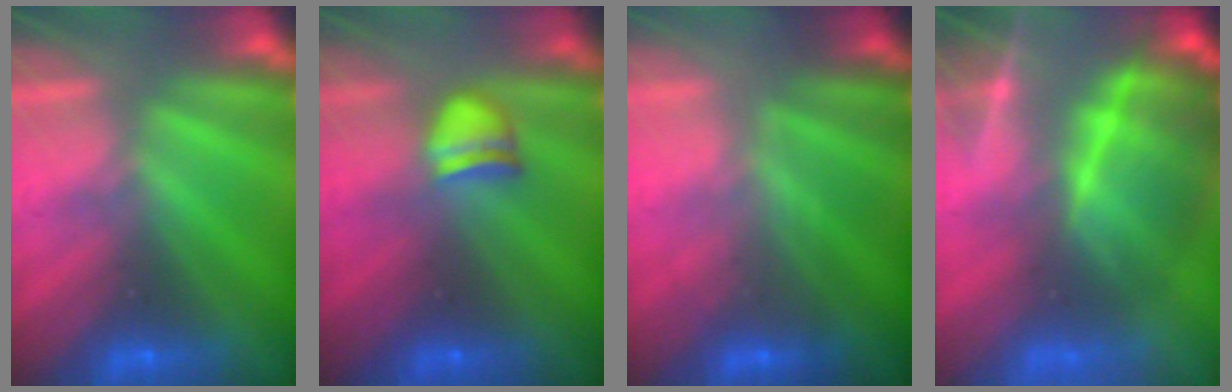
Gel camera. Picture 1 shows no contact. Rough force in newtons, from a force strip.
{"total": 2.3}
{"total": 2.0}
{"total": 9.7}